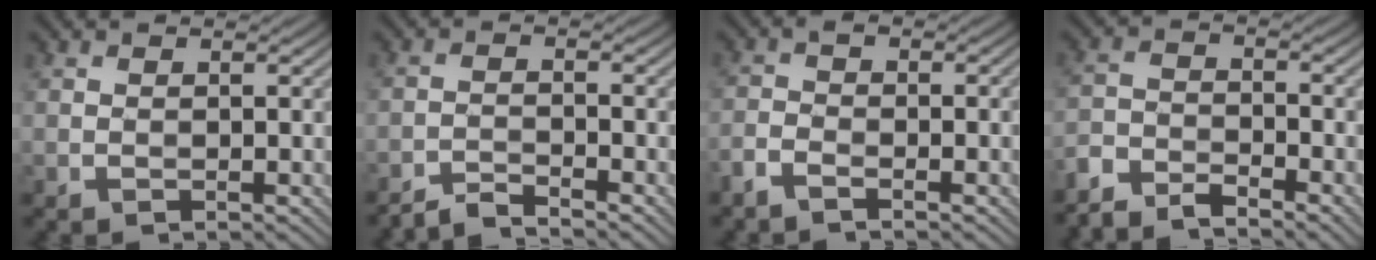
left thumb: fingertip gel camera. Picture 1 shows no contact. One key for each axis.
{"total": 3.0, "fx": -2.8, "fy": 0.3, "fz": 1.0, "tx": -0.010, "ty": 0.002, "tz": -0.062}
{"total": 3.7, "fx": -2.4, "fy": 0.9, "fz": 2.7, "tx": -0.056, "ty": -0.005, "tz": -0.056}
{"total": 6.0, "fx": -5.4, "fy": 1.3, "fz": 2.2, "tx": -0.049, "ty": -0.009, "tz": -0.113}